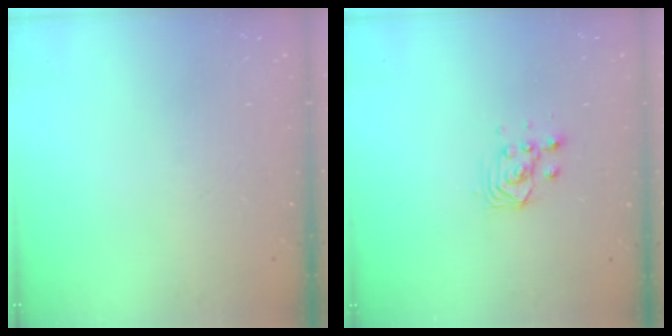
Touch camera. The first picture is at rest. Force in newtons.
{"total": 2.8, "press": 2.8, "slide": 0.2}